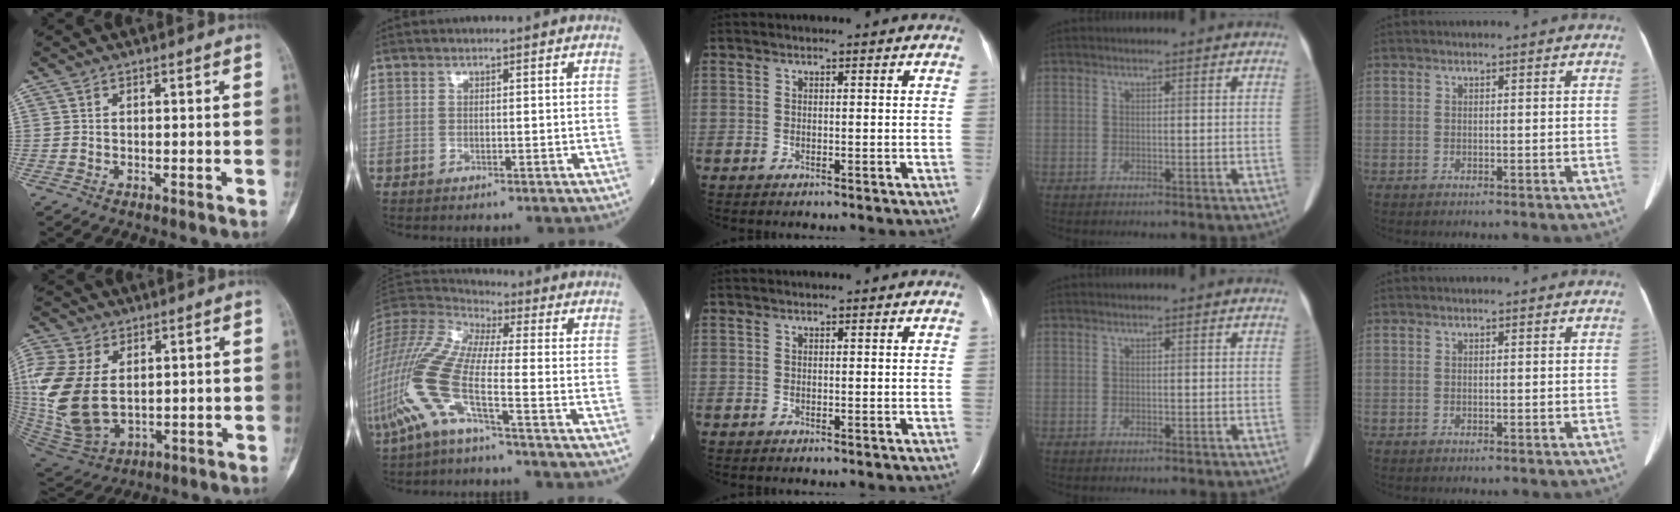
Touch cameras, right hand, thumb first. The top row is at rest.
{"thumb": {"total": 18.1, "force": [2.5, 11.5, 13.7], "torque": [-0.318, -0.019, 0.065]}, "index": {"total": 15.7, "force": [-5.6, 2.1, 14.6], "torque": [-0.338, -0.002, -0.112]}}